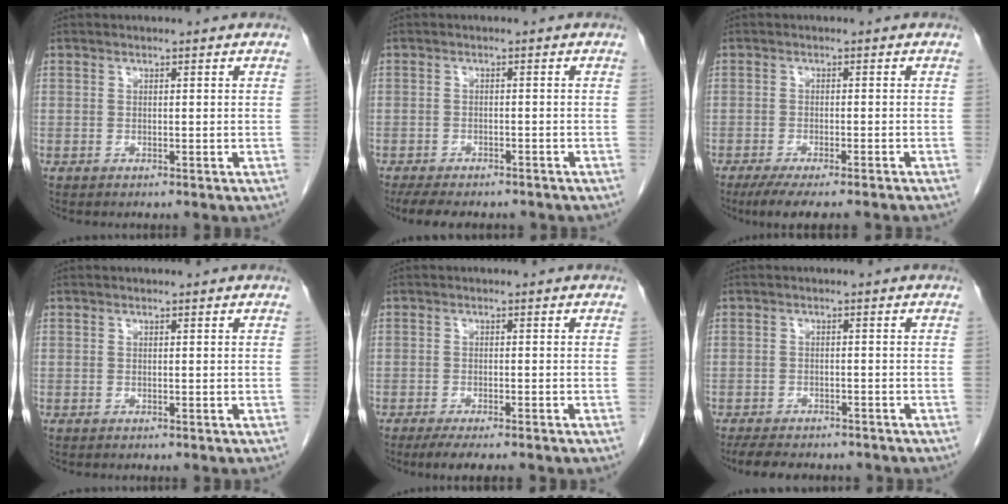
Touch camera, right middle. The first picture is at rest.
{"total": 9.5, "force": [-8.1, 3.0, 3.9], "torque": [-0.065, -0.005, -0.112]}
{"total": 7.9, "force": [-6.5, 0.1, 4.4], "torque": [-0.053, -0.015, -0.098]}
{"total": 0.0}
{"total": 4.4, "force": [-3.4, 0.2, 2.8], "torque": [-0.038, -0.009, -0.051]}
{"total": 9.3, "force": [-7.9, 3.1, 3.8], "torque": [-0.062, -0.004, -0.108]}